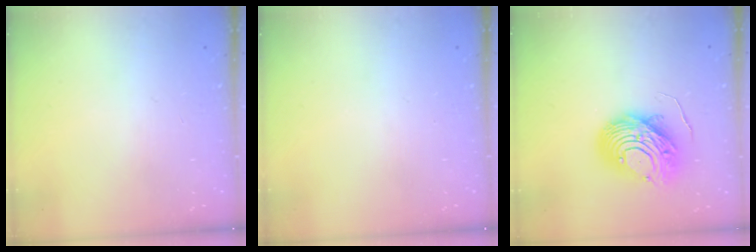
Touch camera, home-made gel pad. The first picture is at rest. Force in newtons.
{"total": 0.0}
{"total": 12.2, "press": 12.1, "slide": 1.4}